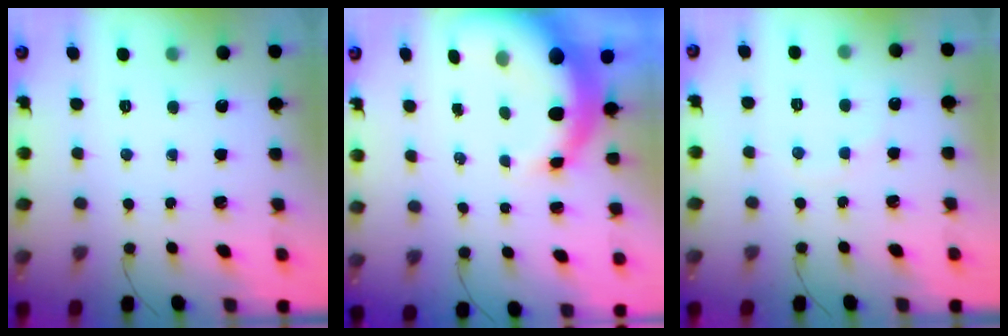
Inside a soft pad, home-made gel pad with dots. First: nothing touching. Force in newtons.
{"total": 10.0, "press": 9.9, "slide": 1.8}
{"total": 3.6, "press": 3.5, "slide": 1.0}